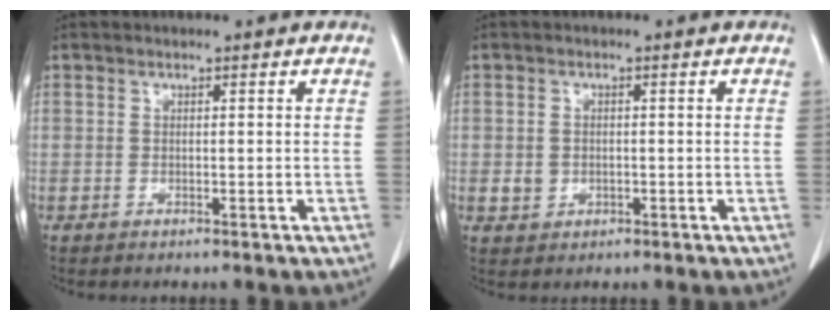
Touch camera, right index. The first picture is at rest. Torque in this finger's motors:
{"motor_torque": [-0.14, 0.05, -0.08, 0.00]}